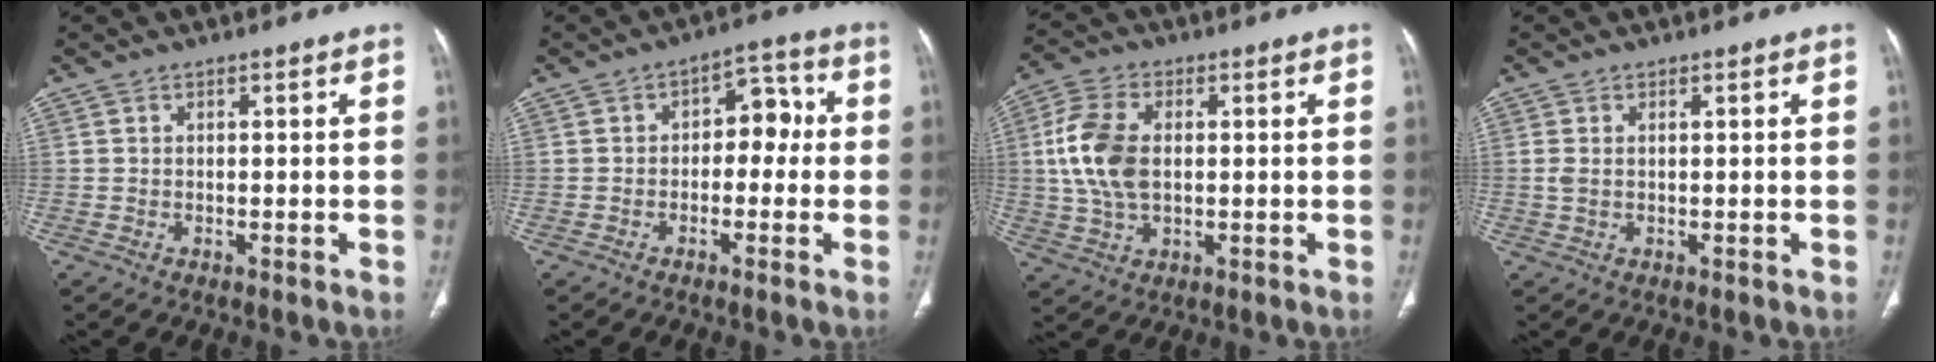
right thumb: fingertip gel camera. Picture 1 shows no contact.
{"total": 6.8, "force": [-0.4, 4.5, 5.0], "torque": [-0.029, 0.037, -0.018]}
{"total": 11.2, "force": [0.9, 6.7, 8.9], "torque": [-0.193, 0.008, 0.019]}
{"total": 1.8, "force": [0.2, 0.9, 1.5], "torque": [-0.050, 0.005, 0.003]}